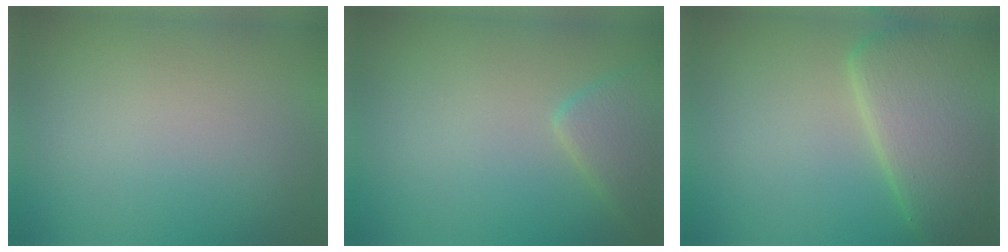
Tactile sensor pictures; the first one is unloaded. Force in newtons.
{"total": 2.7, "press": 2.7, "slide": 0.2}
{"total": 8.1, "press": 8.1, "slide": 0.6}